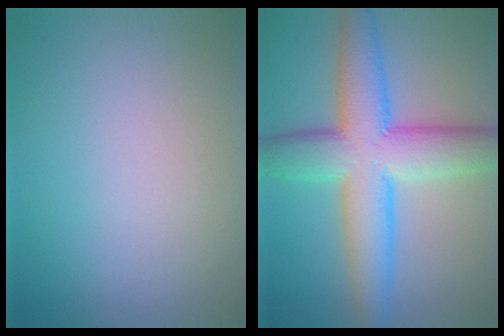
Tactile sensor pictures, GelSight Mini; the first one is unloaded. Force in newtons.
{"total": 9.6, "press": 9.6, "slide": 0.1}